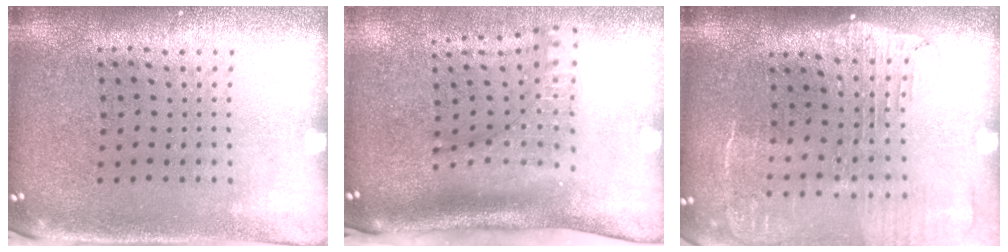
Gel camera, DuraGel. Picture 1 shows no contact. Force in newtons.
{"total": 2.2, "press": 1.5, "slide": 1.6}
{"total": 2.2, "press": 1.8, "slide": 1.2}